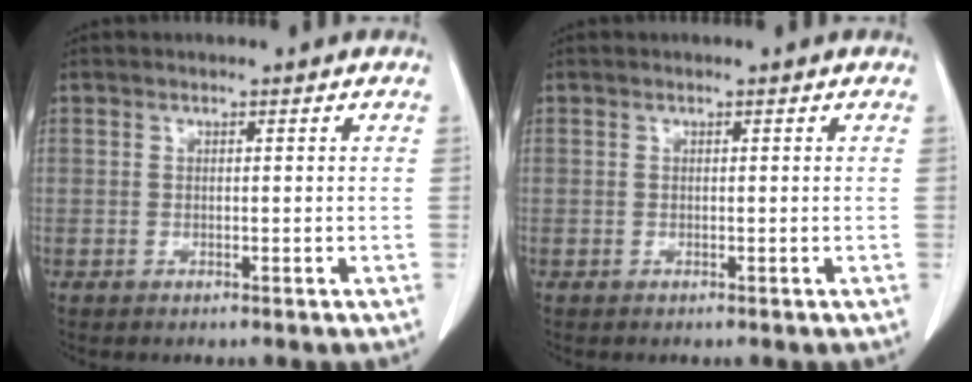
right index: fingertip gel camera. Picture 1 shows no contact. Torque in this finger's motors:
{"motor_torque": [-0.06, 0.06, 0.00, 0.00]}